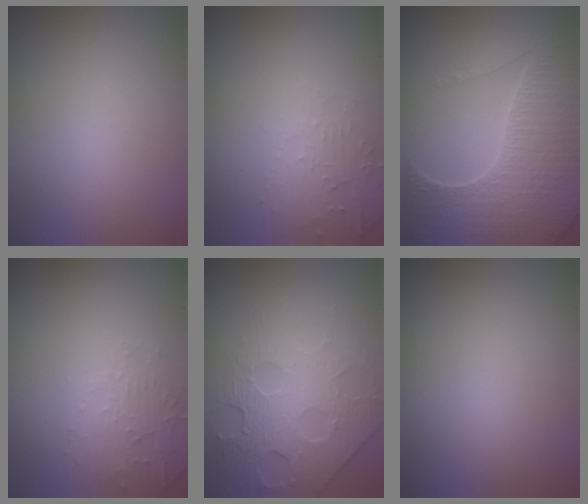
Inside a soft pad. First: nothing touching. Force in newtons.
{"total": 2.4, "press": 2.3, "slide": 0.6}
{"total": 7.7, "press": 5.6, "slide": 5.2}
{"total": 2.4, "press": 2.3, "slide": 0.6}
{"total": 7.7, "press": 5.7, "slide": 5.2}
{"total": 0.0}